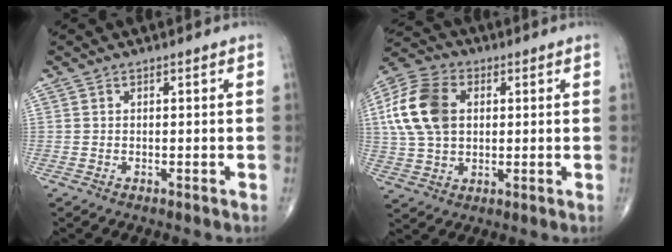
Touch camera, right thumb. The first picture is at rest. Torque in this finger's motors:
{"motor_torque": [0.56, 0.59, 0.24, -0.05, 0.33]}